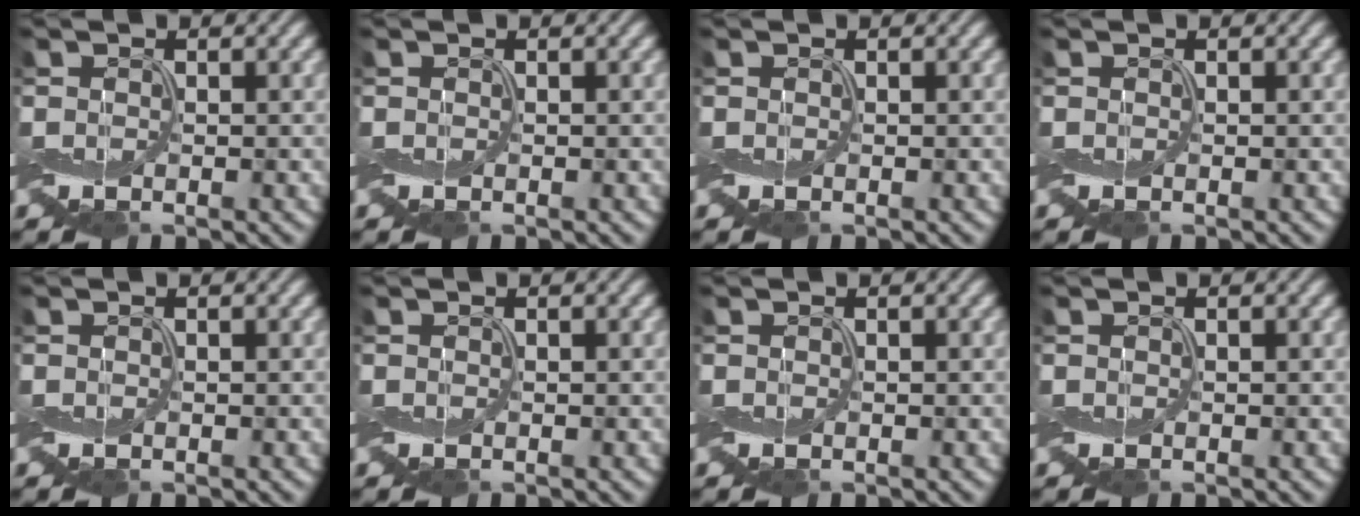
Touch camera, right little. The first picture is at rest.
{"total": 0.0}
{"total": 0.0}
{"total": 0.0}
{"total": 0.0}
{"total": 0.0}
{"total": 0.0}
{"total": 0.0}